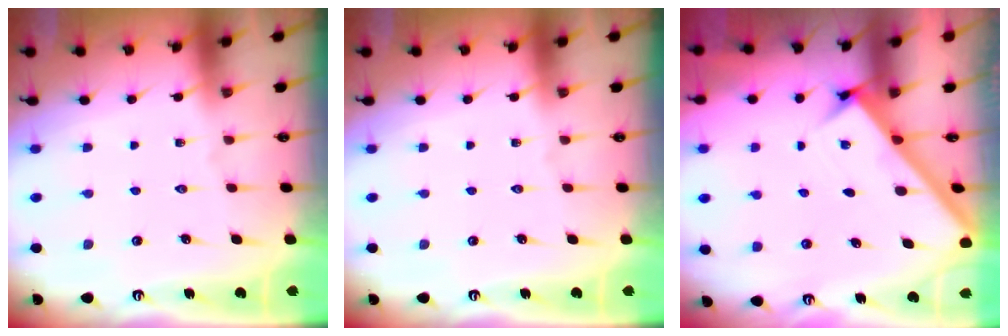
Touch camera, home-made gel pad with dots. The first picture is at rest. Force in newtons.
{"total": 0.0}
{"total": 2.6, "press": 2.6, "slide": 0.3}